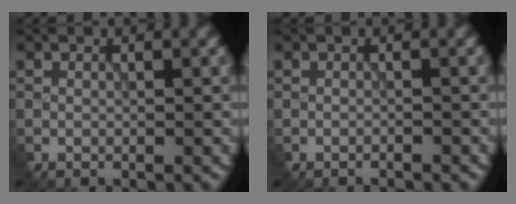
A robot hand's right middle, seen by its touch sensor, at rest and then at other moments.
{"total": 0.6, "force": [-0.5, 0.1, 0.1], "torque": [0.001, -0.001, -0.014]}